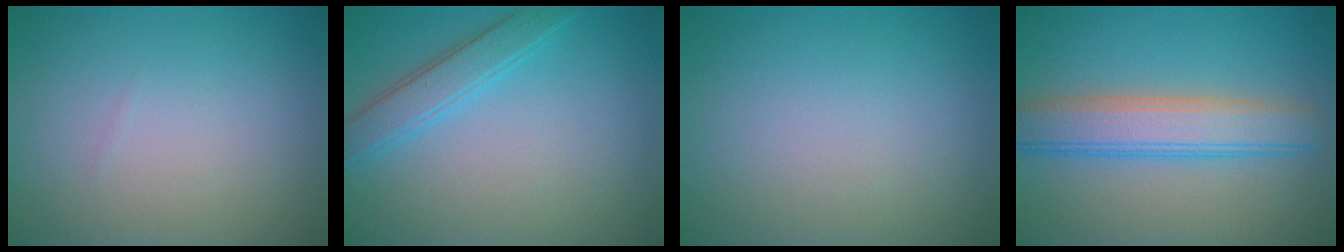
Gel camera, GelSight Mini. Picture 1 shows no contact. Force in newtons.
{"total": 2.8, "press": 2.8, "slide": 0.1}
{"total": 0.0}
{"total": 5.5, "press": 5.5, "slide": 0.3}